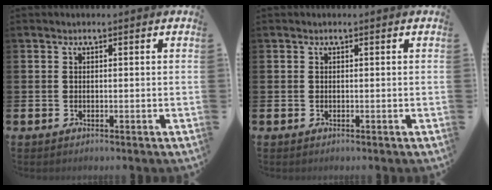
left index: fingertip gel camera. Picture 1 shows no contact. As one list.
[{"total": 0.0}]